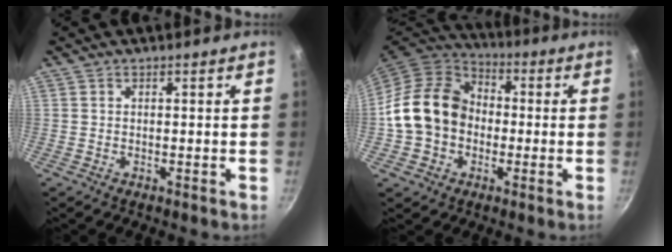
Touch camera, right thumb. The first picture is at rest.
{"total": 16.0, "force": [-0.9, 13.2, 9.1], "torque": [-0.133, 0.035, -0.024]}